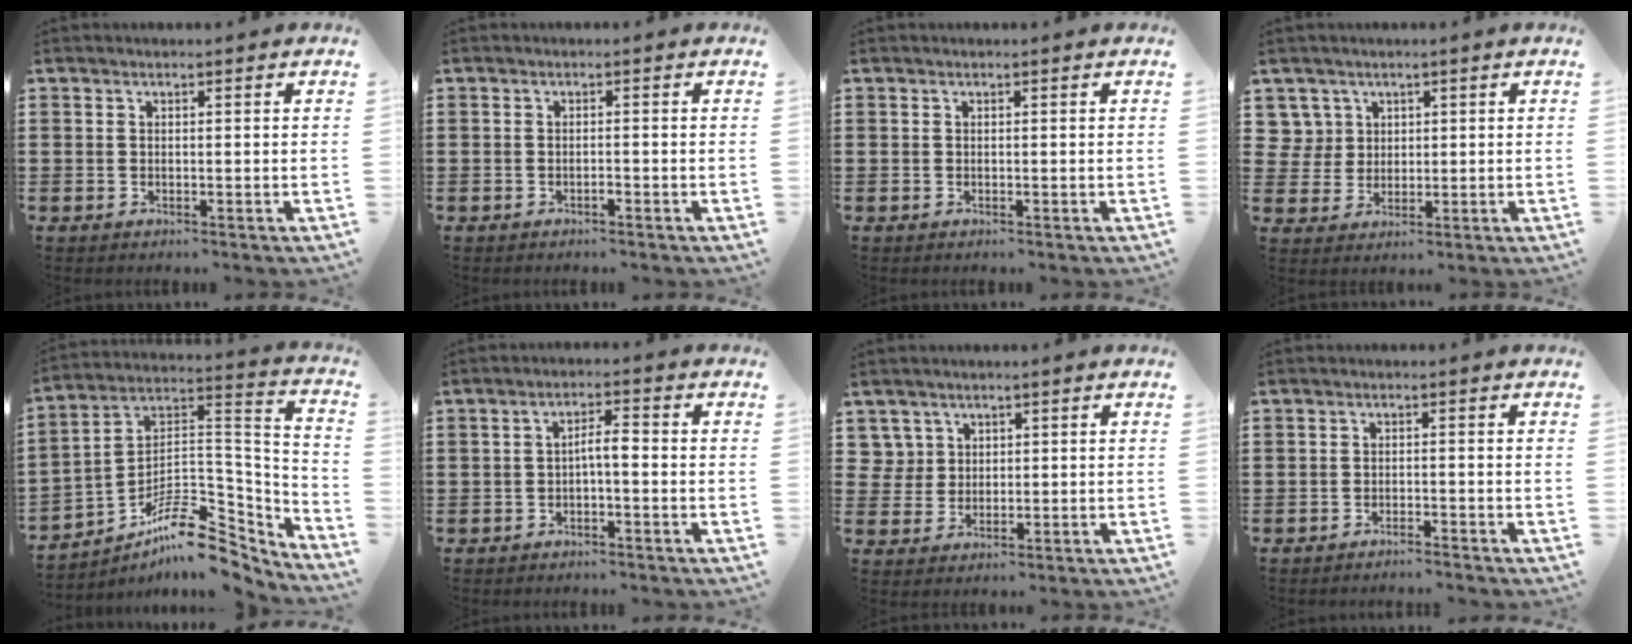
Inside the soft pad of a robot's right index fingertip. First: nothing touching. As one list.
[{"total": 0.8, "force": [-0.5, 0.1, 0.6], "torque": [-0.012, -0.003, -0.009]}, {"total": 0.0}, {"total": 4.1, "force": [1.7, 3.7, 0.4], "torque": [-0.028, 0.013, 0.032]}, {"total": 11.8, "force": [-7.9, 4.8, 7.4], "torque": [-0.127, 0.016, -0.151]}, {"total": 2.8, "force": [-0.9, 0.6, 2.6], "torque": [-0.048, 0.006, -0.019]}, {"total": 3.1, "force": [1.3, 2.8, 0.2], "torque": [-0.019, 0.011, 0.025]}, {"total": 1.5, "force": [-1.5, -0.1, 0.2], "torque": [-0.007, 0.004, -0.031]}]